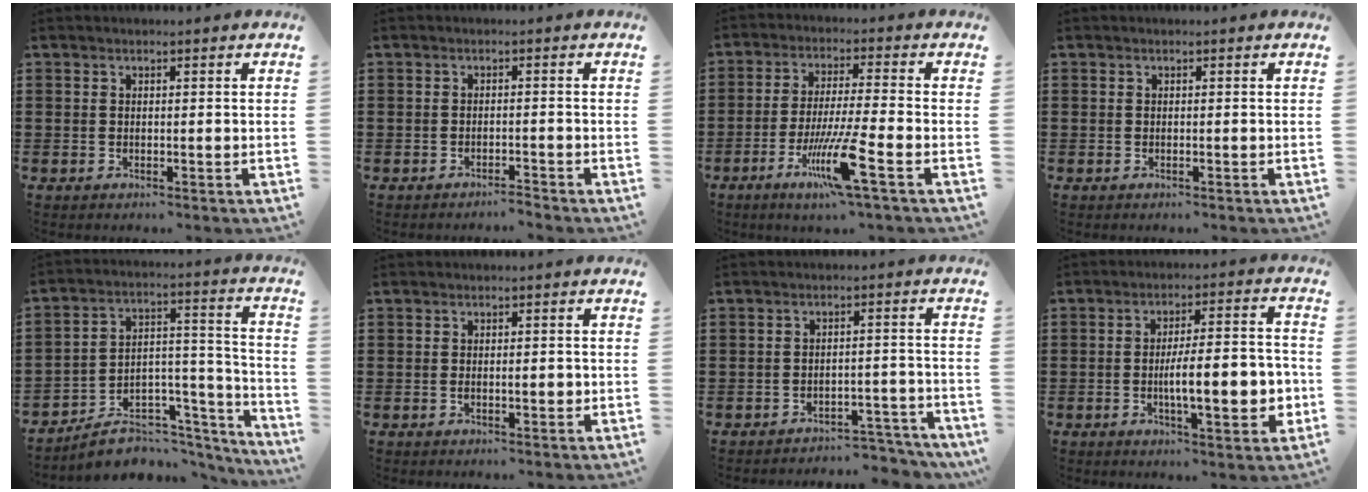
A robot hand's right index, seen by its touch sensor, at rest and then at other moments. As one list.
[{"total": 1.5, "force": [-1.4, -0.1, 0.3], "torque": [-0.009, 0.001, -0.029]}, {"total": 9.8, "force": [-4.7, 0.4, 8.6], "torque": [-0.173, -0.014, -0.088]}, {"total": 0.0}, {"total": 8.0, "force": [-6.3, 4.0, 2.7], "torque": [-0.038, 0.019, -0.109]}, {"total": 2.2, "force": [-0.3, 0.6, 2.1], "torque": [-0.038, -0.001, -0.006]}, {"total": 3.4, "force": [-3.3, 0.5, 0.6], "torque": [-0.014, 0.007, -0.071]}, {"total": 11.2, "force": [-2.3, 3.0, 10.6], "torque": [-0.144, -0.007, -0.042]}]